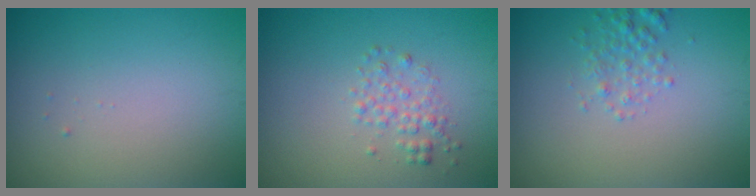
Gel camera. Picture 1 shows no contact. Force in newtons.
{"total": 1.7, "press": 1.7, "slide": 0.0}
{"total": 1.7, "press": 1.7, "slide": 0.1}